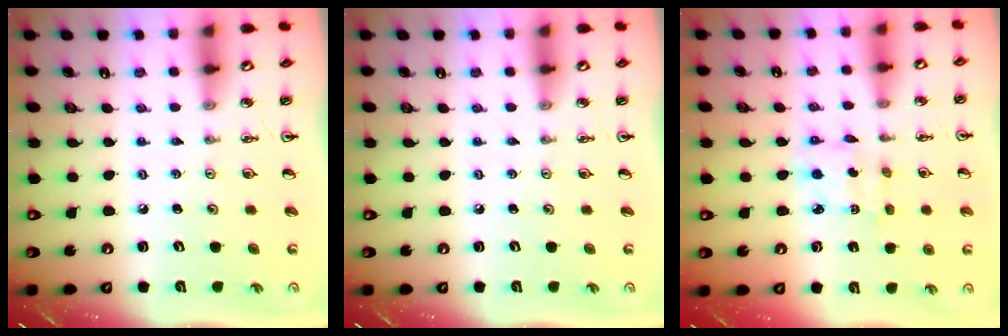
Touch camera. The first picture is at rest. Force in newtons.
{"total": 0.0}
{"total": 2.4, "press": 2.4, "slide": 0.2}